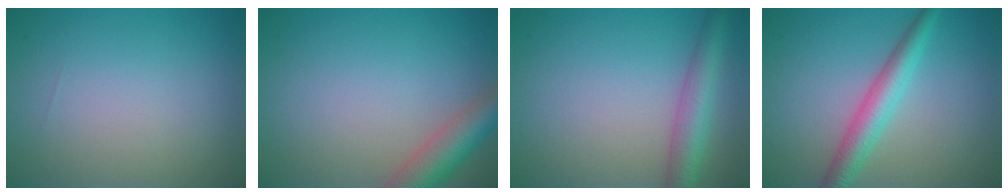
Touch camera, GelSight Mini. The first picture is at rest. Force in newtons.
{"total": 4.8, "press": 4.8, "slide": 0.3}
{"total": 4.2, "press": 4.2, "slide": 0.2}
{"total": 3.8, "press": 3.8, "slide": 0.0}